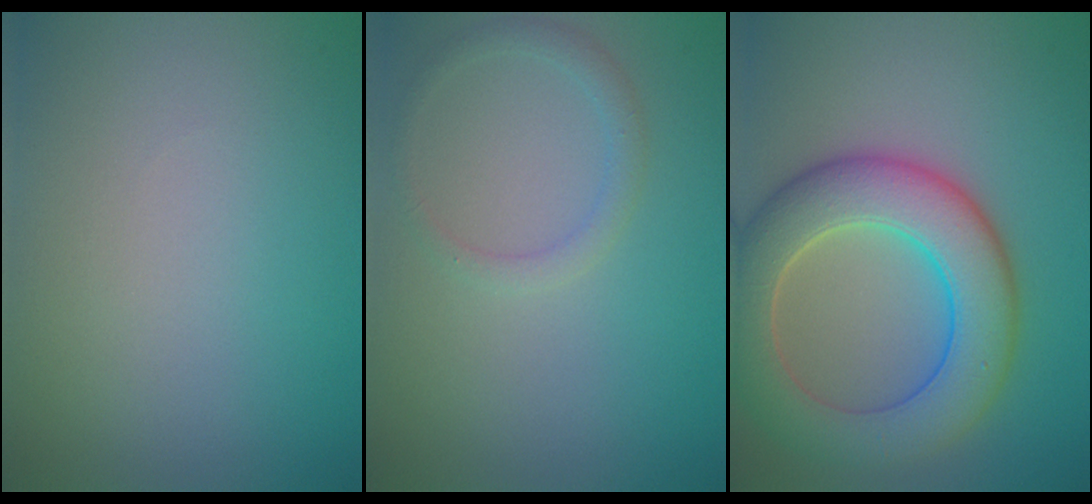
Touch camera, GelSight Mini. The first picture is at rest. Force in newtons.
{"total": 1.5, "press": 1.5, "slide": 0.1}
{"total": 8.5, "press": 8.5, "slide": 0.4}